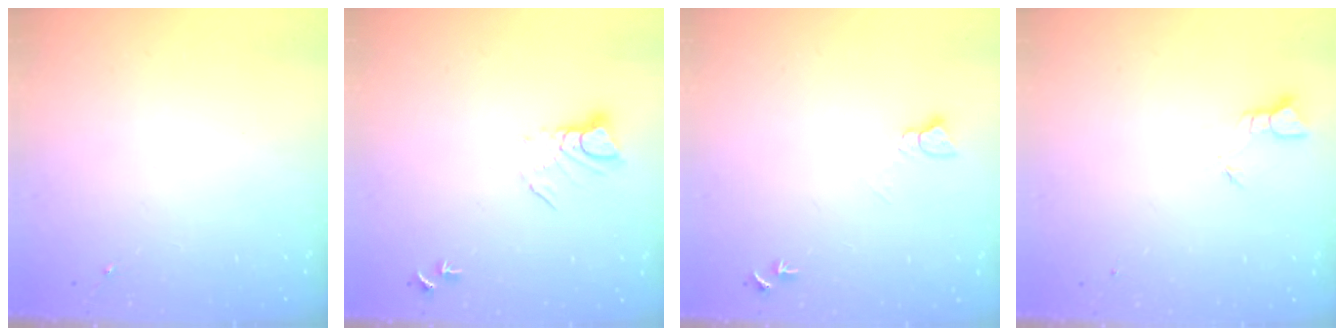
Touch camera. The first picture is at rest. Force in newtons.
{"total": 5.9, "press": 5.9, "slide": 0.5}
{"total": 5.1, "press": 5.1, "slide": 0.6}
{"total": 1.8, "press": 1.8, "slide": 0.0}